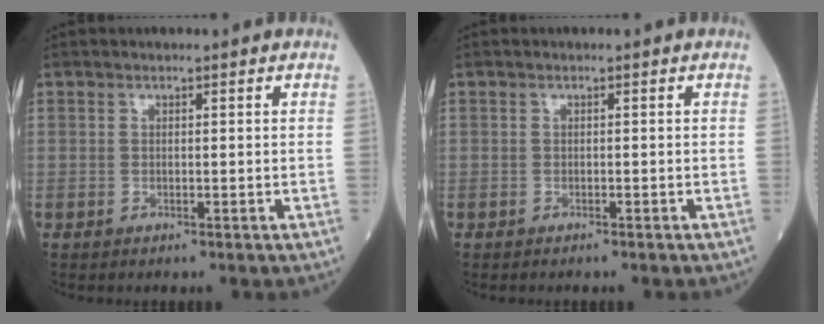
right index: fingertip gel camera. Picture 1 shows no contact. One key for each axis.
{"total": 0.9, "fx": -0.8, "fy": 0.0, "fz": 0.4, "tx": -0.007, "ty": -0.001, "tz": -0.010}